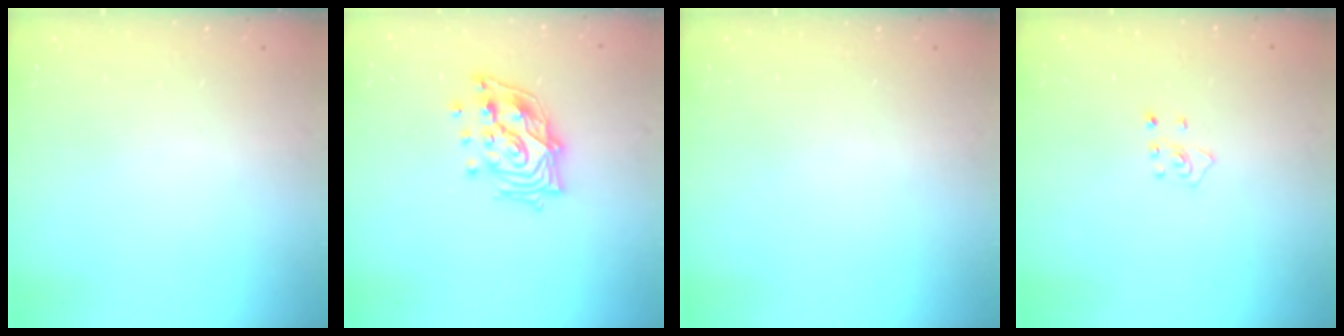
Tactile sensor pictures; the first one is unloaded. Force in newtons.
{"total": 14.5, "press": 14.4, "slide": 1.6}
{"total": 0.0}
{"total": 4.2, "press": 4.1, "slide": 0.7}